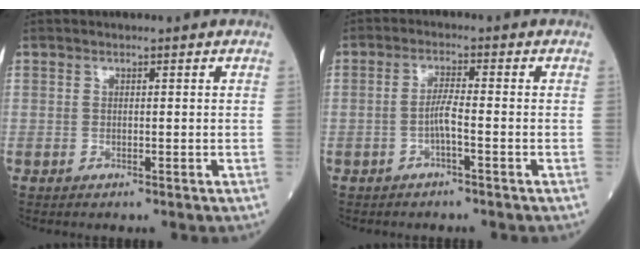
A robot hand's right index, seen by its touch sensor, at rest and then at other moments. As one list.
[{"total": 2.9, "force": [-1.2, 0.0, 2.6], "torque": [-0.050, 0.004, -0.025]}]